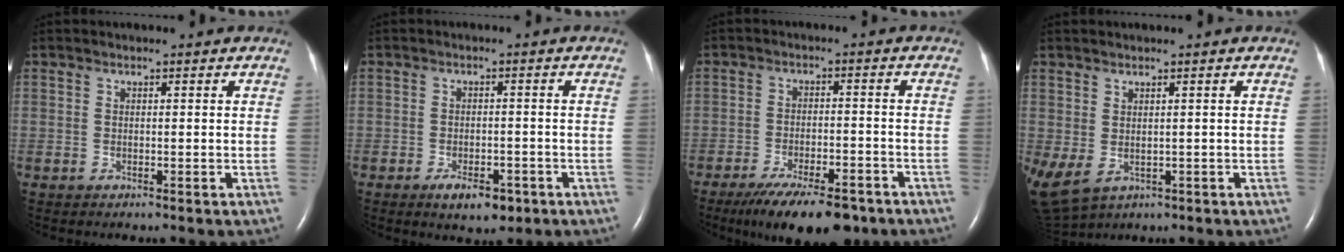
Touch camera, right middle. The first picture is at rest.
{"total": 4.8, "force": [-2.8, 2.2, 3.2], "torque": [-0.053, 0.000, -0.036]}
{"total": 12.6, "force": [-9.5, 3.8, 7.4], "torque": [-0.116, -0.014, -0.148]}
{"total": 10.5, "force": [-3.1, 7.1, 7.2], "torque": [-0.187, -0.008, -0.034]}